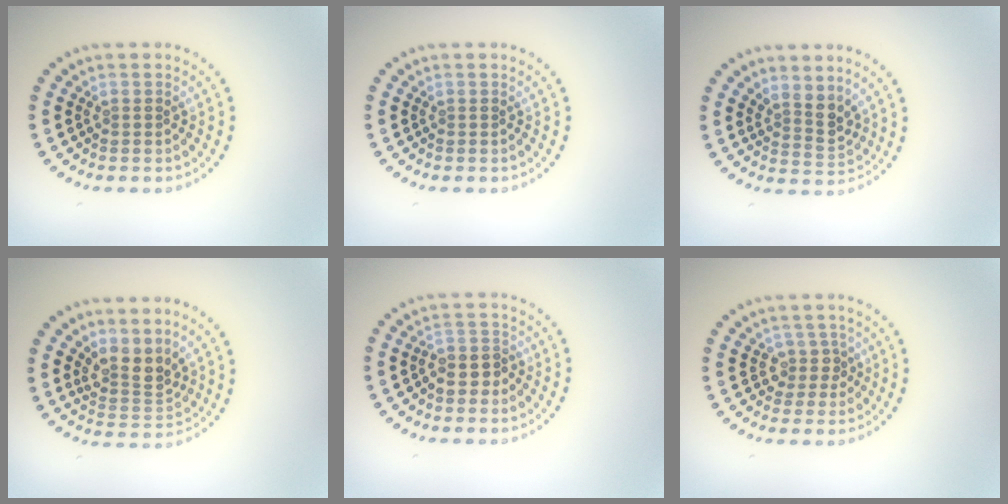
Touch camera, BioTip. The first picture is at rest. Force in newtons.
{"total": 0.0}
{"total": 2.6, "press": 2.0, "slide": 1.6}
{"total": 3.0, "press": 2.3, "slide": 1.9}
{"total": 1.7, "press": 1.5, "slide": 0.8}
{"total": 1.9, "press": 1.4, "slide": 1.3}